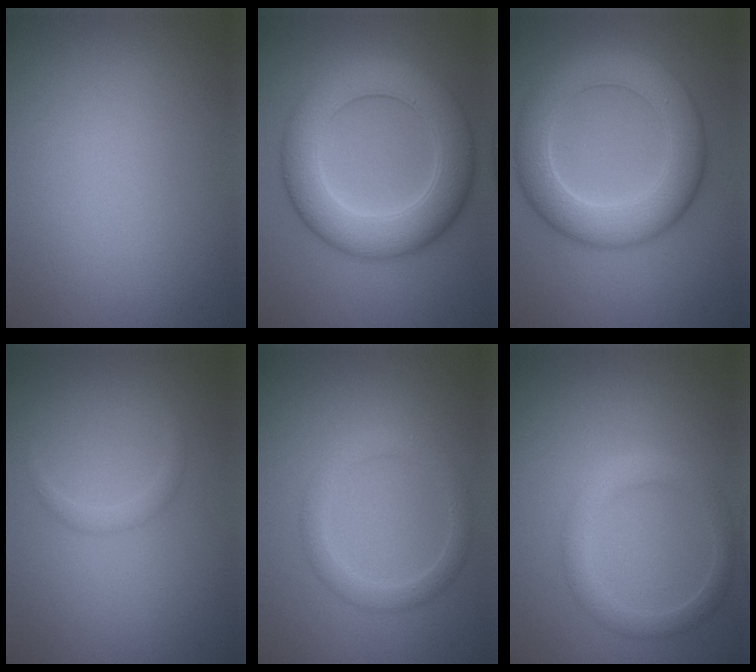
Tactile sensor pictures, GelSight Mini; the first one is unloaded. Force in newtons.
{"total": 8.1, "press": 8.1, "slide": 0.3}
{"total": 7.4, "press": 7.3, "slide": 0.5}
{"total": 0.9, "press": 0.9, "slide": 0.1}
{"total": 2.4, "press": 2.3, "slide": 0.1}
{"total": 2.7, "press": 2.7, "slide": 0.1}